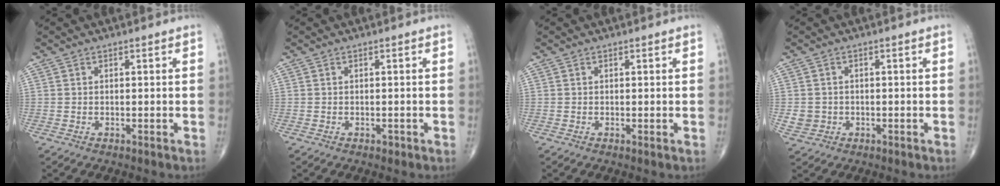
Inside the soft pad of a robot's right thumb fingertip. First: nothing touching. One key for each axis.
{"total": 0.6, "fx": -0.4, "fy": 0.3, "fz": 0.3, "tx": -0.001, "ty": 0.000, "tz": -0.006}
{"total": 0.0}
{"total": 2.8, "fx": -0.5, "fy": 2.6, "fz": 0.8, "tx": -0.001, "ty": 0.004, "tz": -0.004}